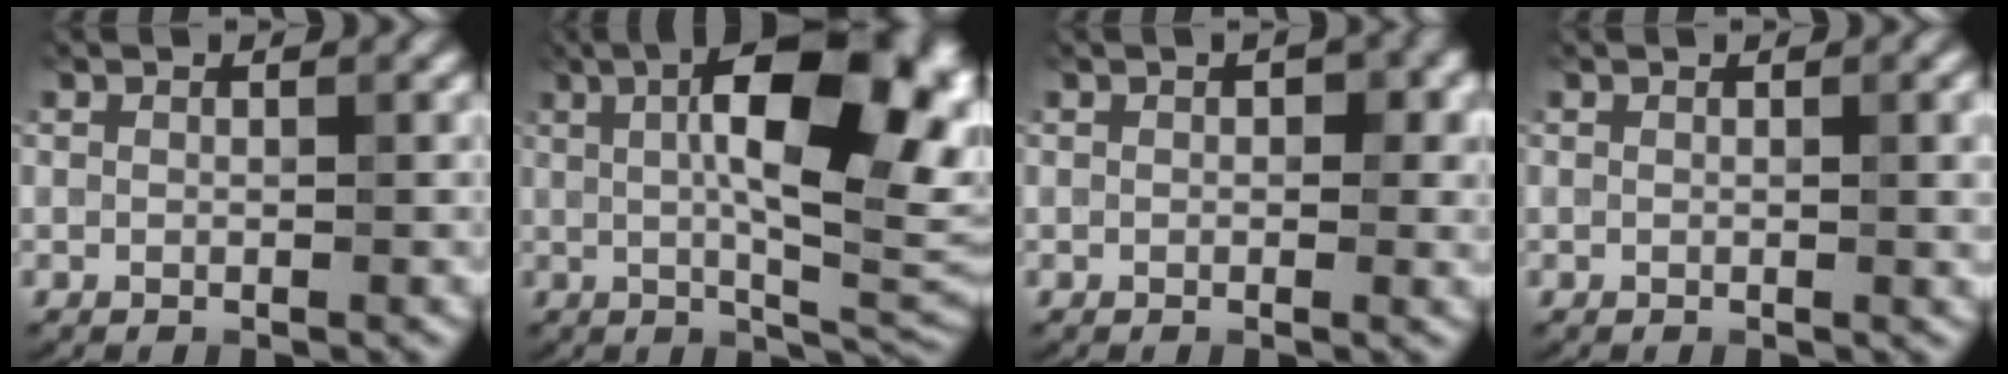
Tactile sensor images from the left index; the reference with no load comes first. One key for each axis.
{"total": 14.0, "fx": 2.9, "fy": 5.2, "fz": 12.7, "tx": -0.170, "ty": 0.014, "tz": 0.036}
{"total": 2.5, "fx": 0.6, "fy": 1.4, "fz": 2.0, "tx": -0.024, "ty": 0.003, "tz": 0.008}
{"total": 2.0, "fx": 0.6, "fy": 0.6, "fz": 1.8, "tx": -0.022, "ty": 0.002, "tz": 0.009}